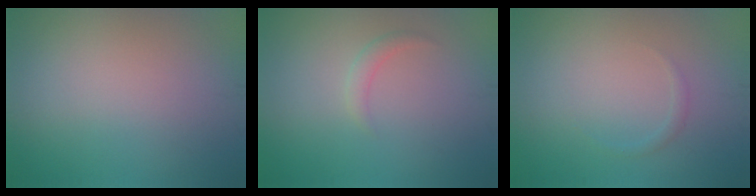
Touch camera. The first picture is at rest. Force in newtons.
{"total": 1.1, "press": 1.1, "slide": 0.1}
{"total": 0.6, "press": 0.6, "slide": 0.1}